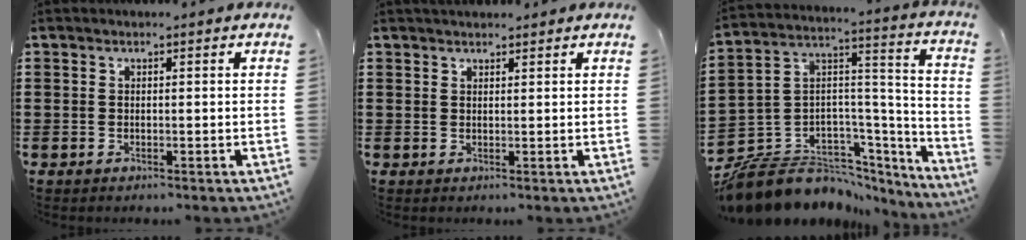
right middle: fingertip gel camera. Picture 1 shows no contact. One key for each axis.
{"total": 1.2, "fx": 1.1, "fy": 0.4, "fz": -0.1, "tx": -0.002, "ty": 0.000, "tz": 0.023}
{"total": 8.0, "fx": -6.7, "fy": 4.2, "fz": 0.7, "tx": -0.033, "ty": -0.003, "tz": -0.131}